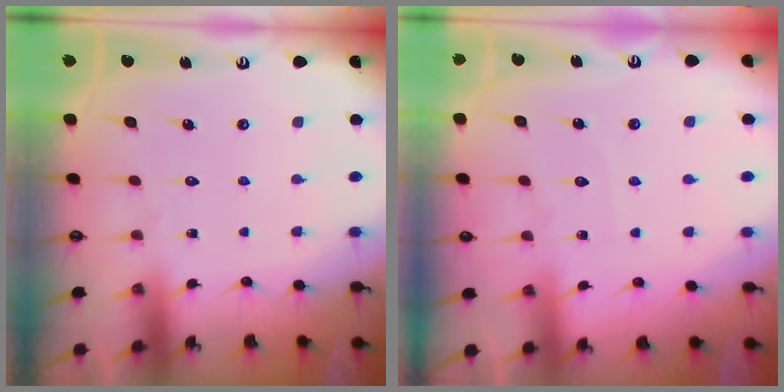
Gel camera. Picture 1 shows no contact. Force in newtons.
{"total": 4.9, "press": 4.9, "slide": 0.6}